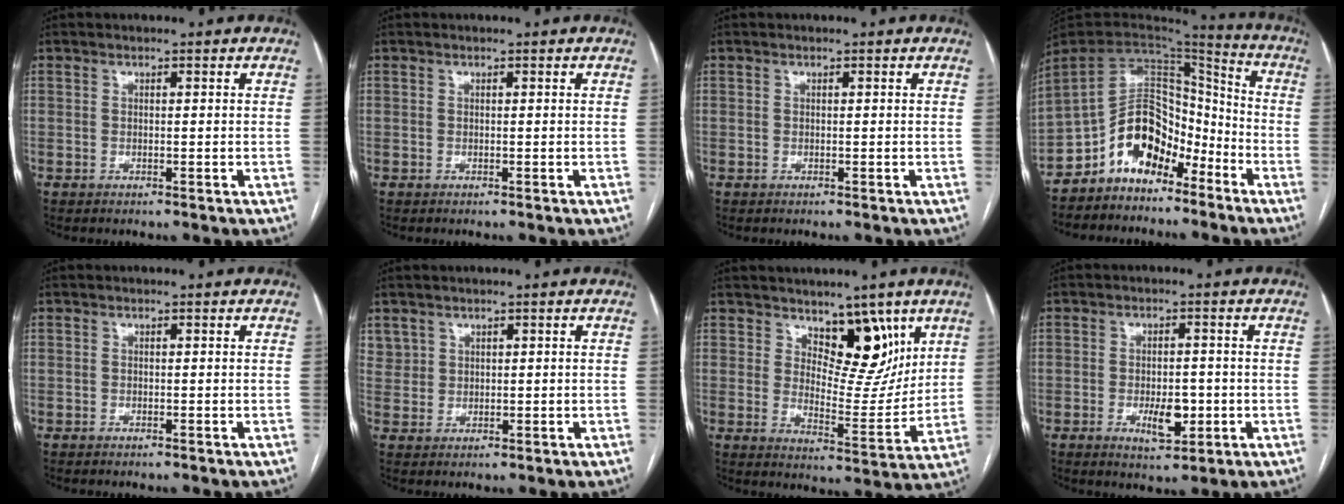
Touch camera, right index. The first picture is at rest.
{"total": 0.0}
{"total": 0.0}
{"total": 12.0, "force": [-8.0, 6.8, 5.8], "torque": [-0.110, 0.041, -0.148]}
{"total": 0.0}
{"total": 2.7, "force": [1.7, 2.1, 0.1], "torque": [0.007, 0.005, 0.034]}
{"total": 9.2, "force": [5.7, 4.5, 5.7], "torque": [-0.068, -0.009, 0.098]}
{"total": 5.3, "force": [-1.5, 2.2, 4.6], "torque": [-0.073, -0.003, -0.016]}